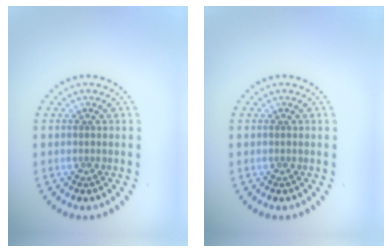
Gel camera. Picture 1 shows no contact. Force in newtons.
{"total": 0.0}